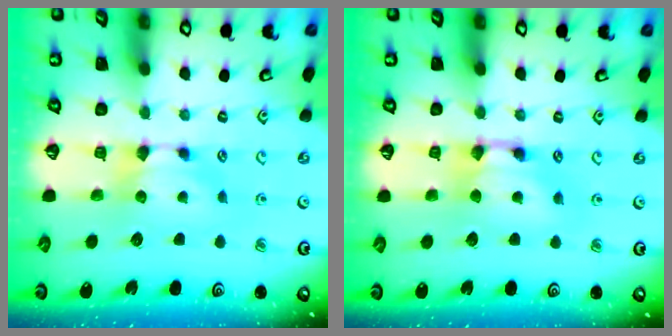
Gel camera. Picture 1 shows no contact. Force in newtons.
{"total": 3.1, "press": 3.1, "slide": 0.3}